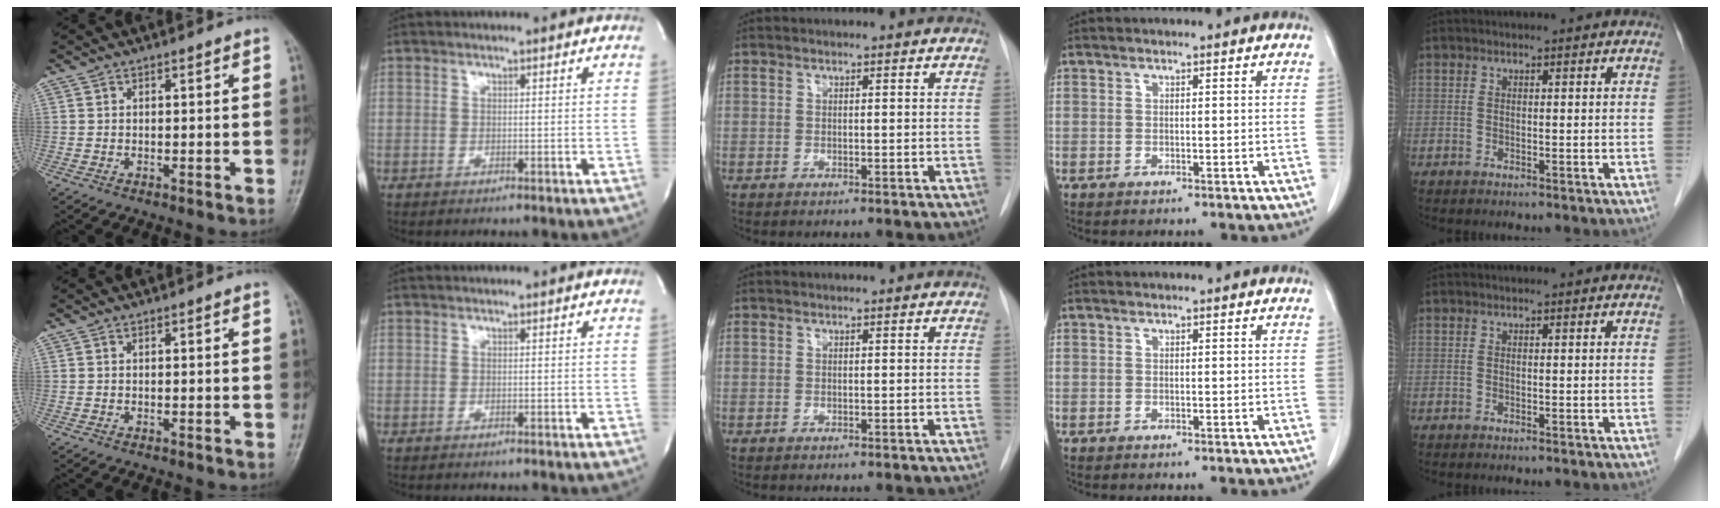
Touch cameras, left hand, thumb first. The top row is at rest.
{}